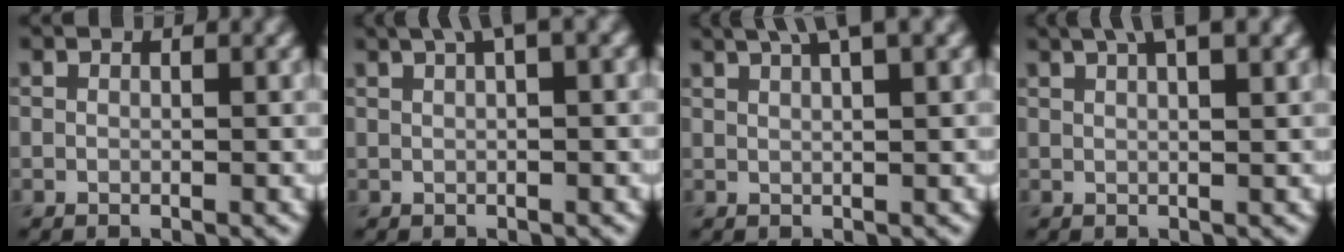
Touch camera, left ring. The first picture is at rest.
{"total": 3.8, "force": [2.2, 0.8, 3.0], "torque": [-0.039, 0.018, 0.037]}
{"total": 4.6, "force": [3.1, 0.8, 3.4], "torque": [-0.040, 0.015, 0.038]}
{"total": 5.1, "force": [3.3, 1.5, 3.6], "torque": [-0.035, 0.016, 0.028]}